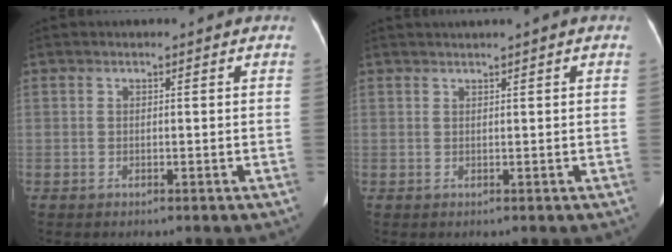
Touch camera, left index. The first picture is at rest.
{"total": 1.7, "force": [1.3, -0.5, 1.0], "torque": [-0.017, 0.014, 0.027]}